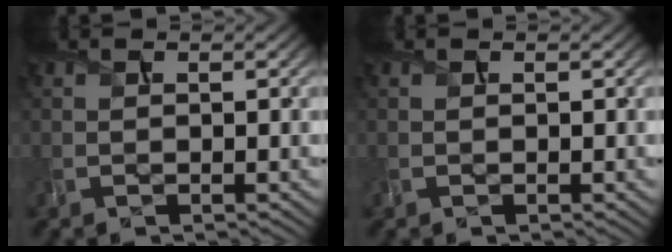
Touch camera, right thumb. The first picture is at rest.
{"total": 0.0}